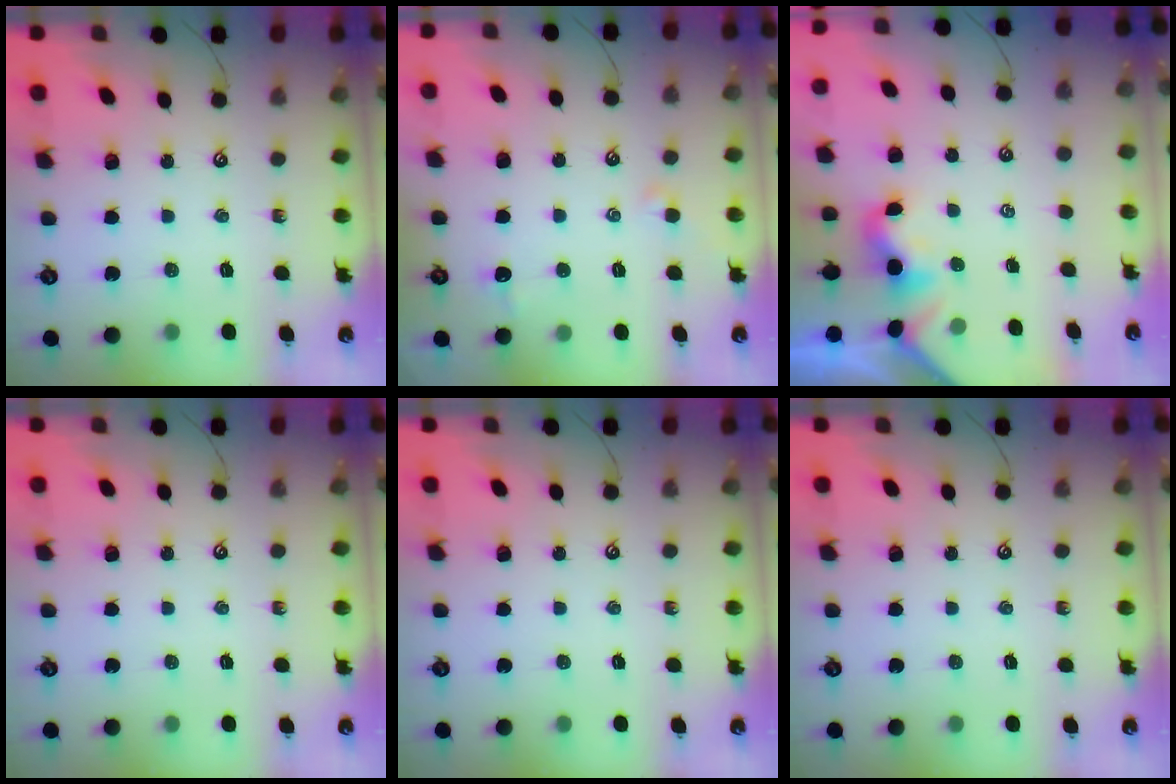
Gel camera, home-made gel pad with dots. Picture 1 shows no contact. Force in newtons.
{"total": 1.1, "press": 0.8, "slide": 0.6}
{"total": 2.0, "press": 1.9, "slide": 0.5}
{"total": 0.0}
{"total": 0.0}
{"total": 0.0}